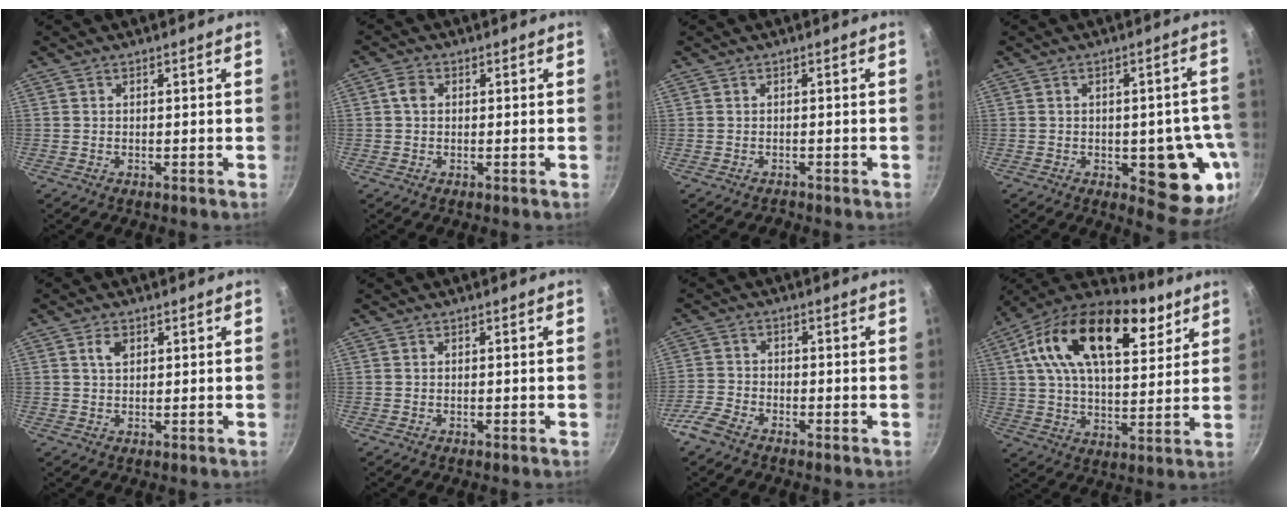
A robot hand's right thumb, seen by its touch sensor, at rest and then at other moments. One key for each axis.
{"total": 2.4, "fx": 0.3, "fy": 1.8, "fz": 1.5, "tx": -0.027, "ty": 0.006, "tz": 0.001}
{"total": 0.6, "fx": -0.5, "fy": 0.1, "fz": -0.2, "tx": 0.007, "ty": 0.013, "tz": -0.004}
{"total": 14.3, "fx": -3.9, "fy": 6.2, "fz": 12.3, "tx": -0.083, "ty": 0.008, "tz": -0.045}
{"total": 2.7, "fx": 1.0, "fy": 1.7, "fz": 1.8, "tx": -0.027, "ty": 0.000, "tz": 0.018}
{"total": 0.0}
{"total": 4.6, "fx": -3.6, "fy": 2.2, "fz": 1.9, "tx": -0.047, "ty": 0.024, "tz": -0.081}
{"total": 25.8, "fx": 11.1, "fy": 13.9, "fz": 18.7, "tx": -0.298, "ty": -0.015, "tz": 0.170}